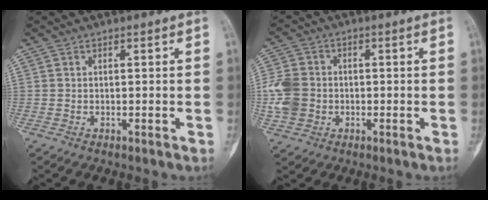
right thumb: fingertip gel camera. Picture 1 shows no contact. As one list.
[{"total": 8.5, "force": [-0.9, 7.2, 4.6], "torque": [-0.093, 0.008, -0.018]}]